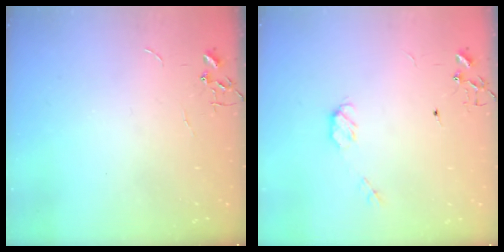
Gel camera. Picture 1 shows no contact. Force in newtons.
{"total": 4.3, "press": 4.2, "slide": 0.7}